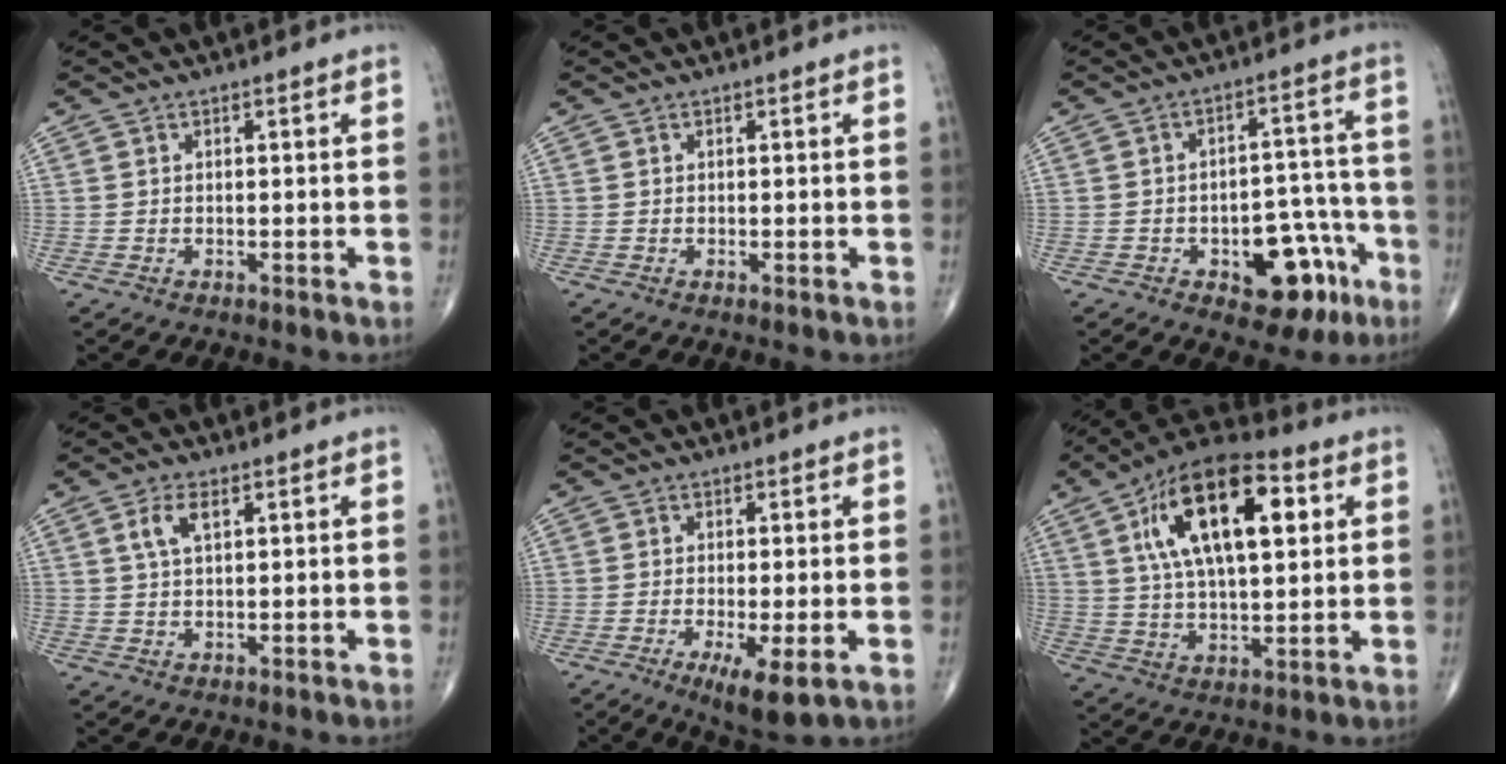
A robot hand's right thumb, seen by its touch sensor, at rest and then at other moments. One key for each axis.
{"total": 0.0}
{"total": 12.5, "fx": -5.8, "fy": 6.9, "fz": 8.7, "tx": -0.070, "ty": 0.052, "tz": -0.069}
{"total": 4.0, "fx": 1.6, "fy": 1.7, "fz": 3.2, "tx": -0.065, "ty": 0.005, "tz": 0.033}
{"total": 6.7, "fx": -2.3, "fy": 1.5, "fz": 6.1, "tx": -0.106, "ty": -0.019, "tz": -0.036}
{"total": 20.5, "fx": 6.3, "fy": 9.2, "fz": 17.2, "tx": -0.276, "ty": 0.005, "tz": 0.099}